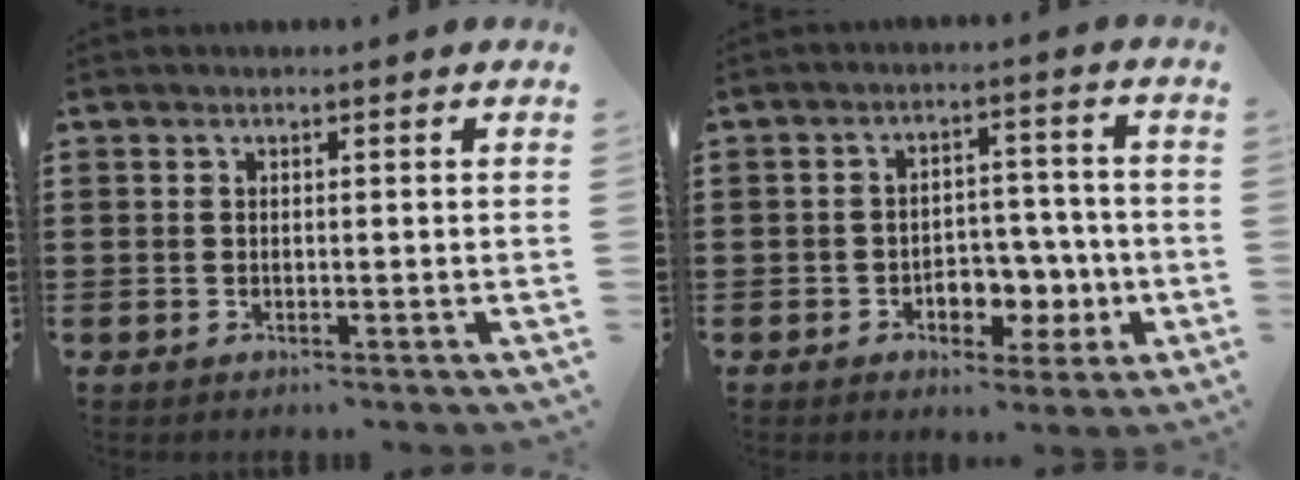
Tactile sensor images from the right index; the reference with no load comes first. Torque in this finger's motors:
{"motor_torque": [0.14, -0.13, 0.29, 0.05]}